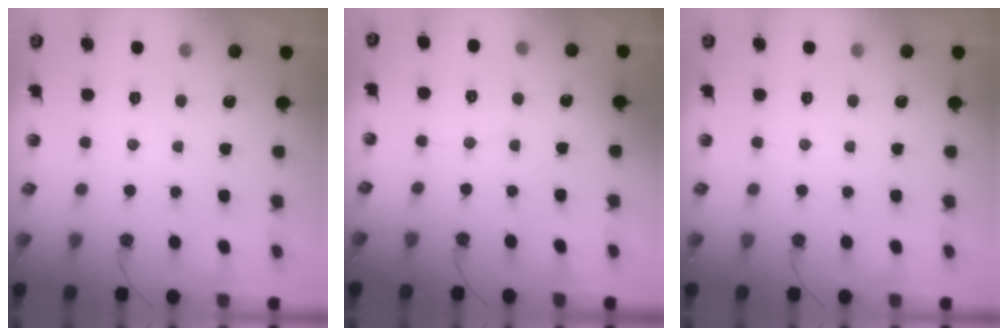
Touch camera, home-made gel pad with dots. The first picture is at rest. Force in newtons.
{"total": 2.6, "press": 2.6, "slide": 0.3}
{"total": 0.0}